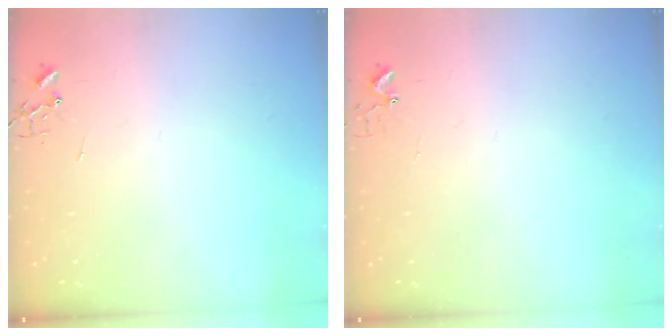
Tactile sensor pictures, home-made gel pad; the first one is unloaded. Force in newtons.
{"total": 2.7, "press": 2.7, "slide": 0.3}